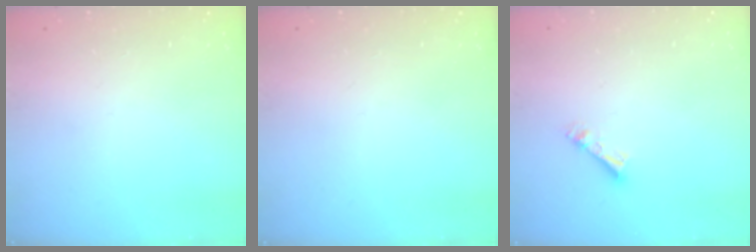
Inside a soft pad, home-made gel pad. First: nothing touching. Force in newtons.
{"total": 0.0}
{"total": 4.4, "press": 4.4, "slide": 0.5}